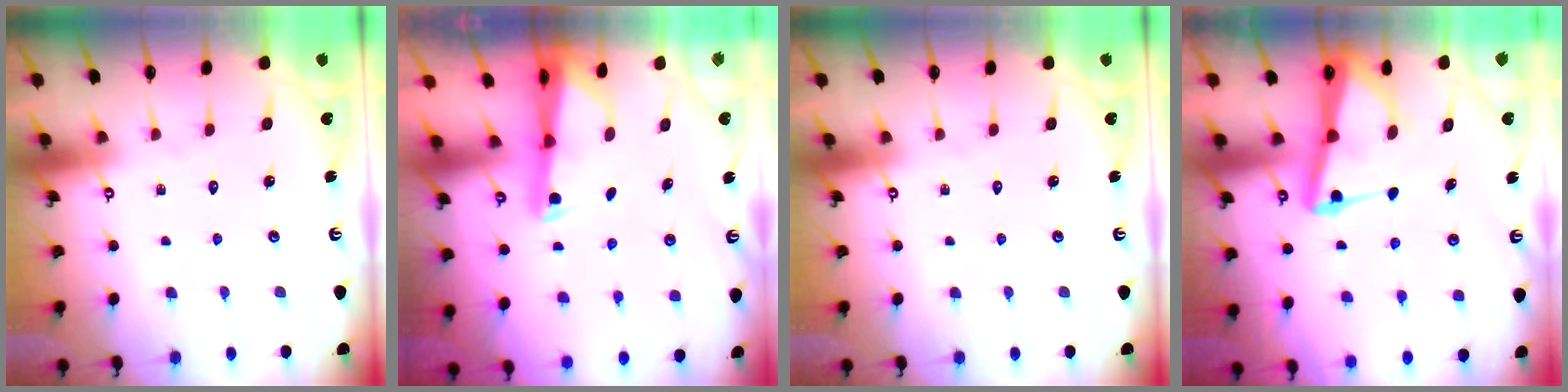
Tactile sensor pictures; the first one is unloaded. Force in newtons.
{"total": 2.5, "press": 2.4, "slide": 0.5}
{"total": 0.0}
{"total": 7.7, "press": 7.7, "slide": 0.8}